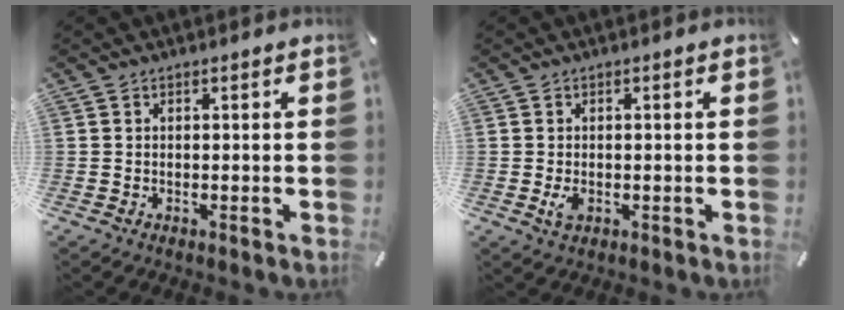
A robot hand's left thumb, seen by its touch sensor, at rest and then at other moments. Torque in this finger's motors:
{"motor_torque": [0.08, 0.11, 0.60, 0.01, -0.01]}